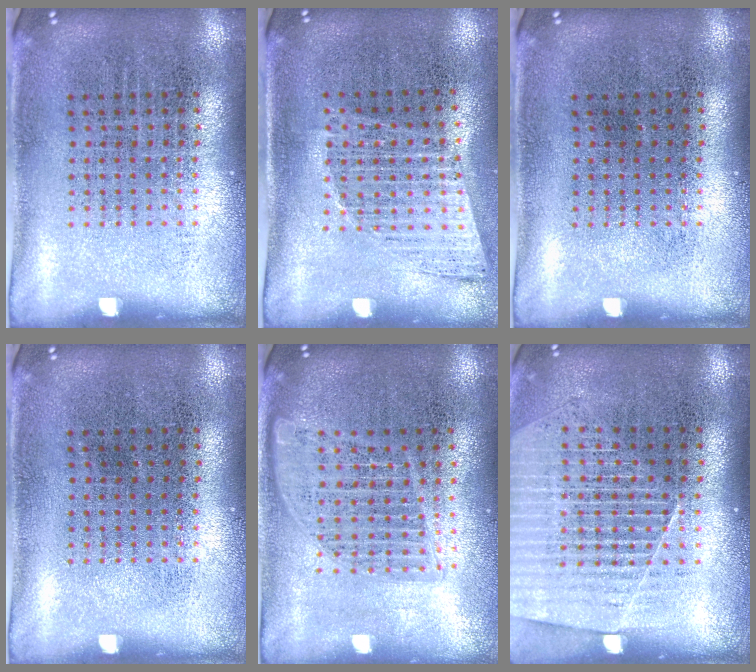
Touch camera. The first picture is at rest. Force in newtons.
{"total": 1.0, "press": 1.0, "slide": 0.4}
{"total": 0.0}
{"total": 0.0}
{"total": 1.5, "press": 1.4, "slide": 0.7}
{"total": 1.3, "press": 1.3, "slide": 0.3}